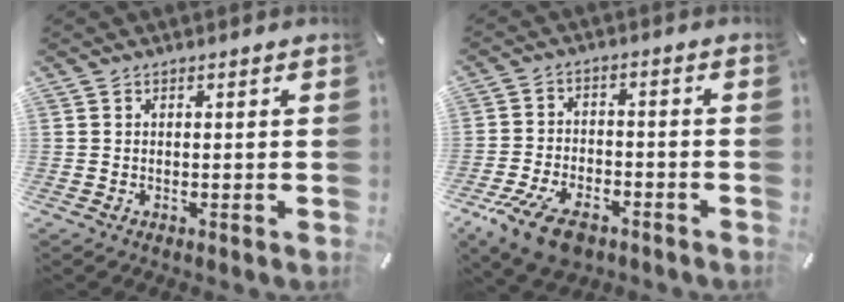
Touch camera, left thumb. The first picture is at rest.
{"total": 10.2, "force": [-6.2, 5.2, 6.2], "torque": [-0.130, 0.026, -0.115]}